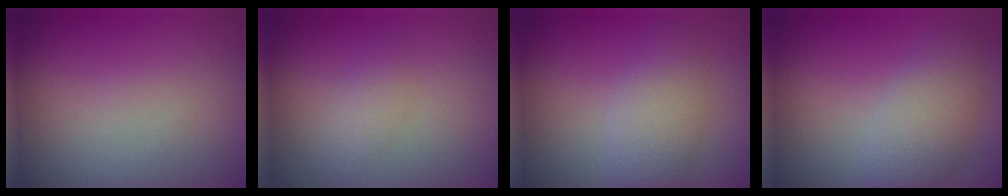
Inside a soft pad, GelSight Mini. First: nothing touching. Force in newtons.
{"total": 1.7, "press": 1.7, "slide": 0.1}
{"total": 3.9, "press": 3.9, "slide": 0.2}
{"total": 4.3, "press": 4.3, "slide": 0.1}